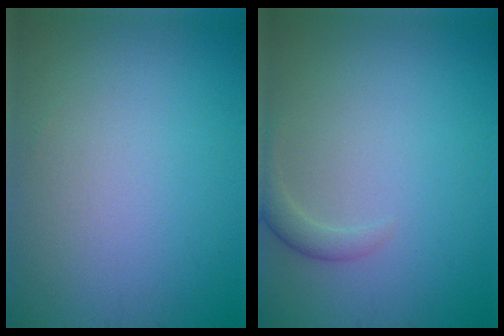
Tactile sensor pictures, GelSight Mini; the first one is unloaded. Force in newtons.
{"total": 1.5, "press": 1.5, "slide": 0.1}